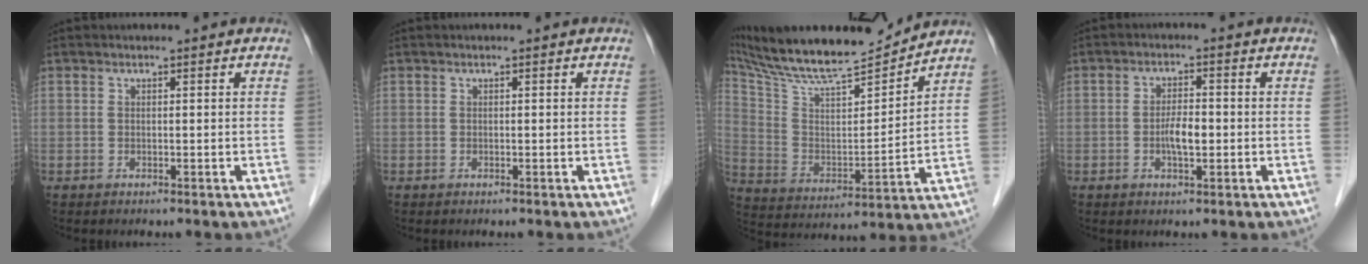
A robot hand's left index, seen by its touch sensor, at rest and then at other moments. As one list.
[{"total": 0.0}, {"total": 17.3, "force": [16.1, 0.7, 6.3], "torque": [-0.124, -0.011, 0.279]}, {"total": 3.7, "force": [-0.9, 1.2, 3.4], "torque": [-0.064, -0.001, -0.015]}]